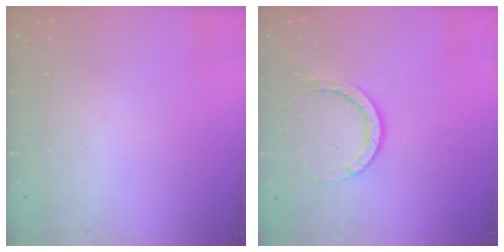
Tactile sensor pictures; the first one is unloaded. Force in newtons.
{"total": 7.0, "press": 6.9, "slide": 0.9}